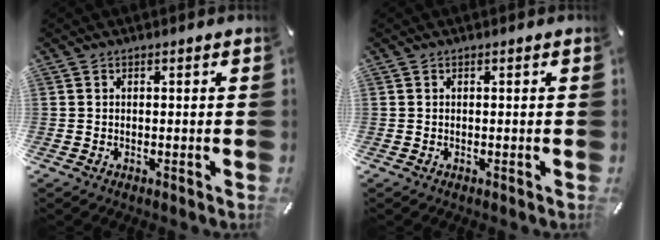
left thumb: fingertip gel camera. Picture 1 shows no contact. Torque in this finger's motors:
{"motor_torque": [-0.05, 0.05, -0.01, 0.00, 0.00]}